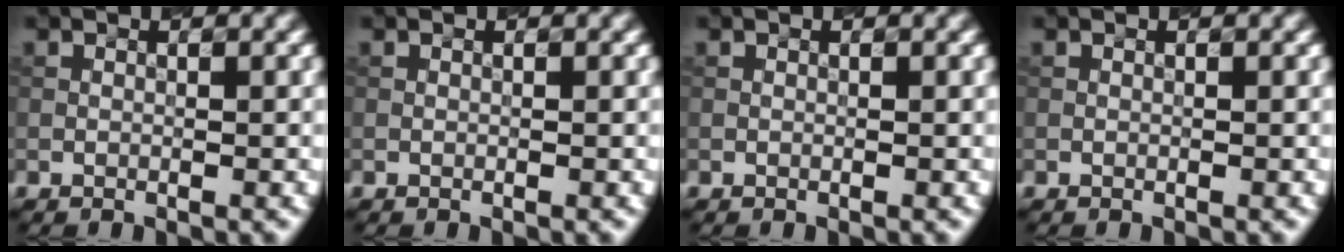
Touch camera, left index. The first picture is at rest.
{"total": 0.0}
{"total": 0.0}
{"total": 0.0}